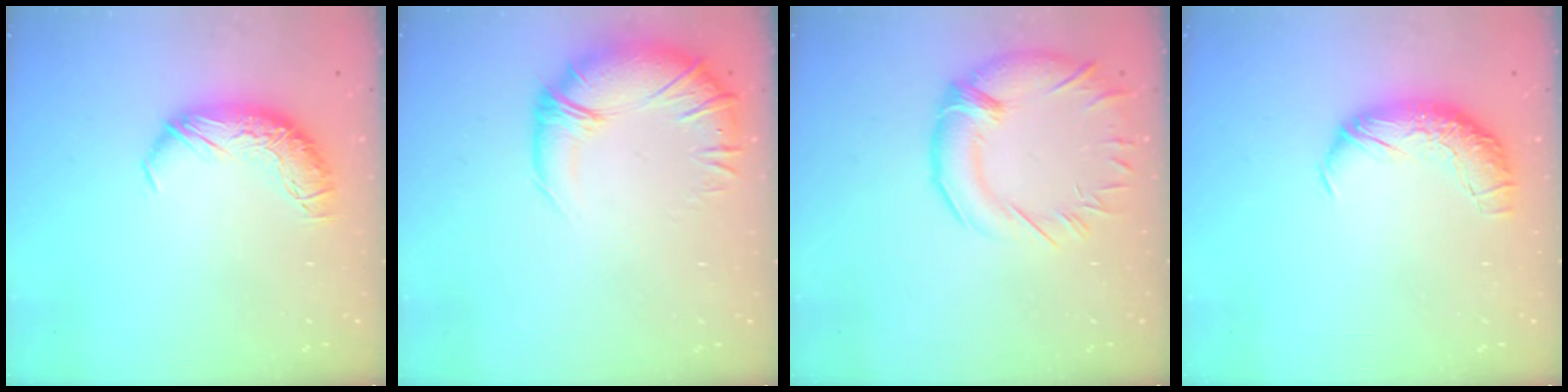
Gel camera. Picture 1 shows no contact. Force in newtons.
{"total": 2.9, "press": 0.7, "slide": 2.8}
{"total": 5.2, "press": 4.2, "slide": 3.0}
{"total": 2.5, "press": 1.2, "slide": 2.2}